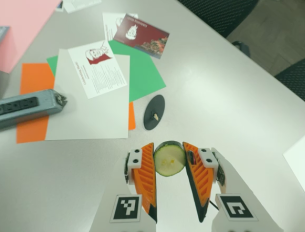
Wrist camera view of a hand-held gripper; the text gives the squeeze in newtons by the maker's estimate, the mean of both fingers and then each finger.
{"total": 11.9, "left": 12.3, "right": 11.5}